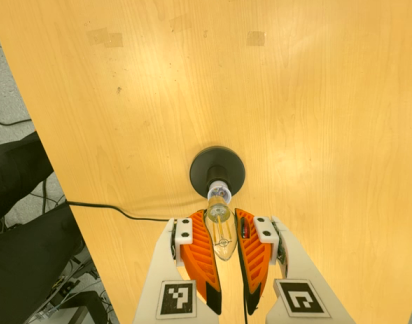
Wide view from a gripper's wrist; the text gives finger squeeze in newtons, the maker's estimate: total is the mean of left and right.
{"total": 20.9, "left": 25.5, "right": 16.2}